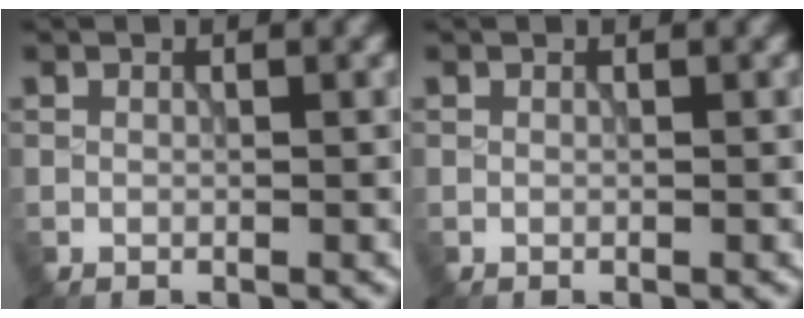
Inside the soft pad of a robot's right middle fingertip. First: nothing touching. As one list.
[{"total": 0.0}]